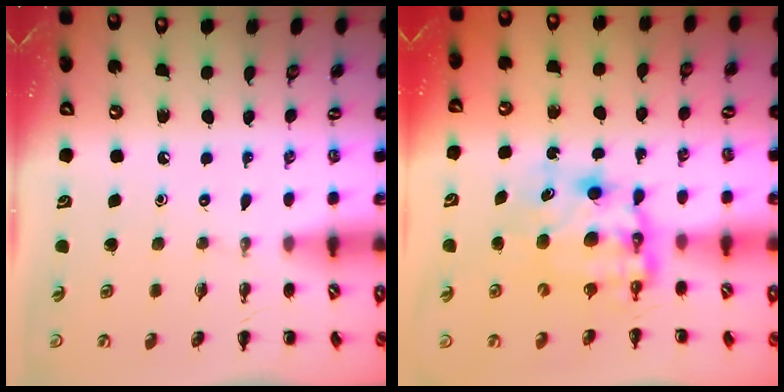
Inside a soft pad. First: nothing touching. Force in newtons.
{"total": 7.1, "press": 6.8, "slide": 2.0}